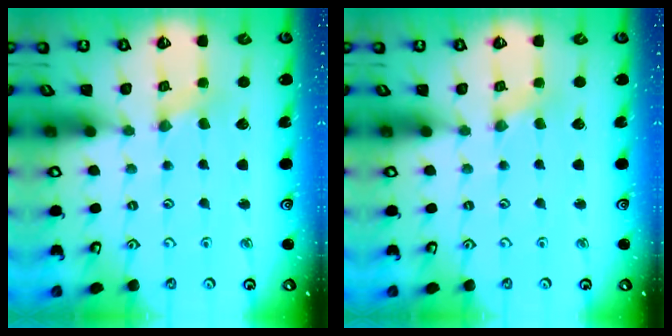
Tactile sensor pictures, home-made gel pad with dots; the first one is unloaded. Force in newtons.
{"total": 0.0}